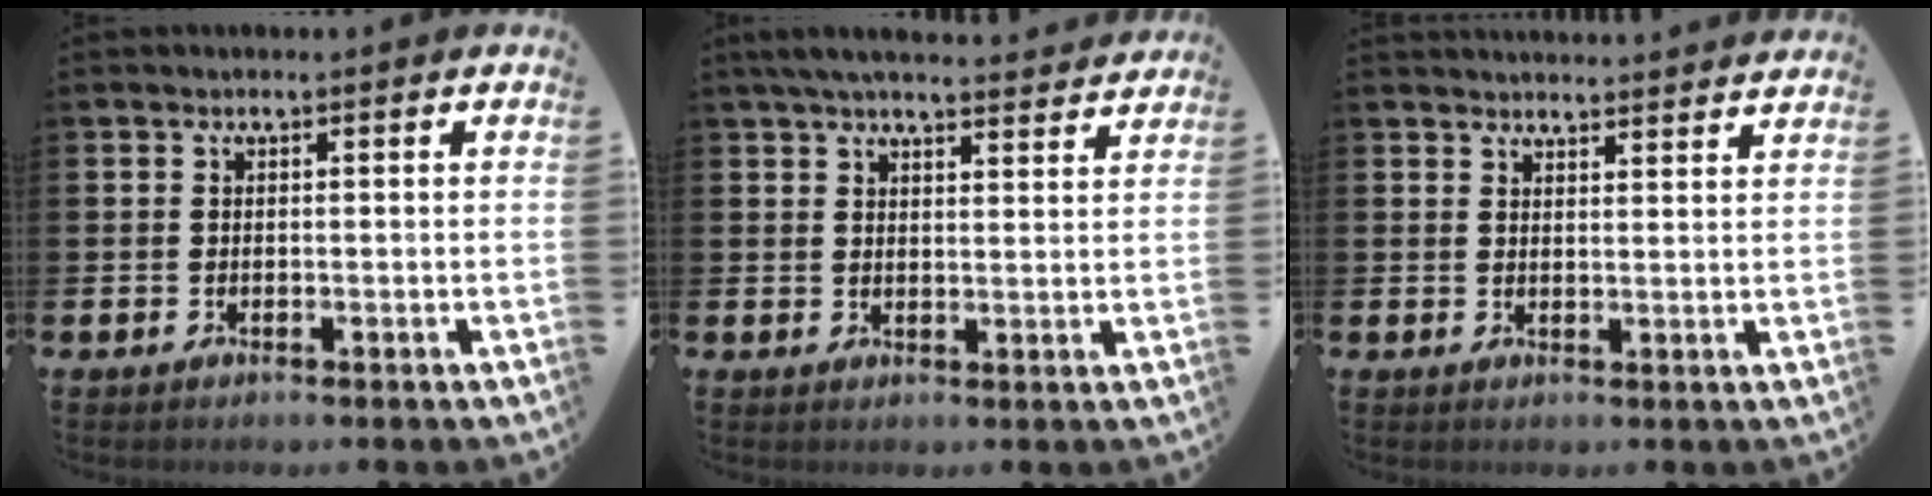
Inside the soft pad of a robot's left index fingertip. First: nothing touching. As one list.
[{"total": 5.1, "force": [4.8, 0.6, 1.6], "torque": [-0.039, -0.021, 0.086]}, {"total": 3.4, "force": [3.4, -0.1, -0.2], "torque": [0.000, -0.022, 0.061]}]